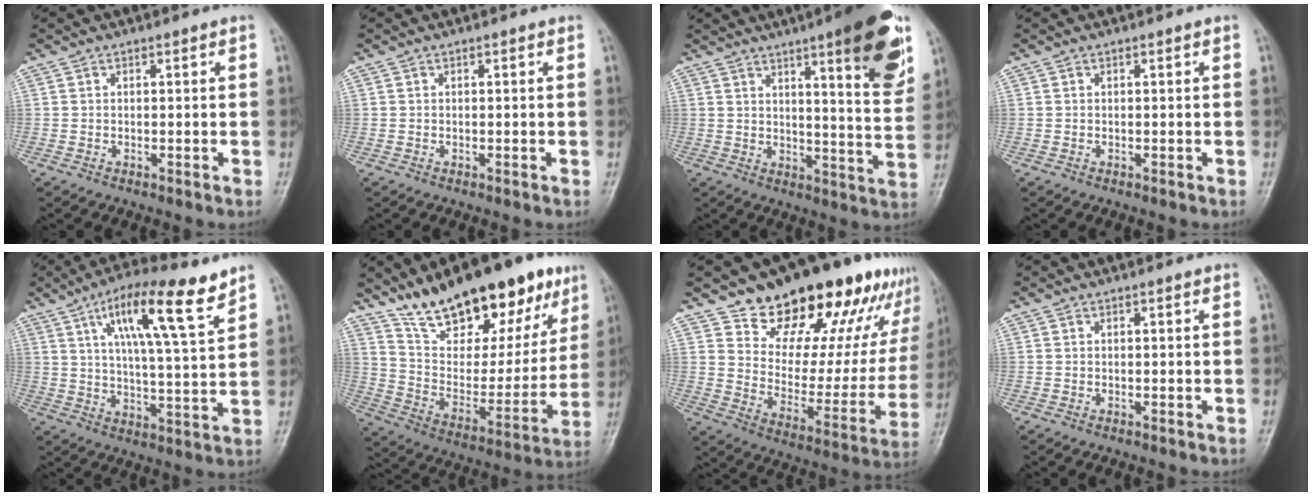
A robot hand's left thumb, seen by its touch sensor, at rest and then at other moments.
{"total": 0.0}
{"total": 16.6, "force": [9.0, 3.0, 13.6], "torque": [-0.156, -0.046, 0.122]}
{"total": 0.0}
{"total": 15.3, "force": [8.7, 2.7, 12.3], "torque": [-0.195, -0.029, 0.145]}
{"total": 26.5, "force": [17.8, 10.9, 16.2], "torque": [-0.205, -0.058, 0.287]}
{"total": 25.6, "force": [19.0, 11.9, 12.2], "torque": [-0.123, -0.094, 0.271]}
{"total": 0.0}